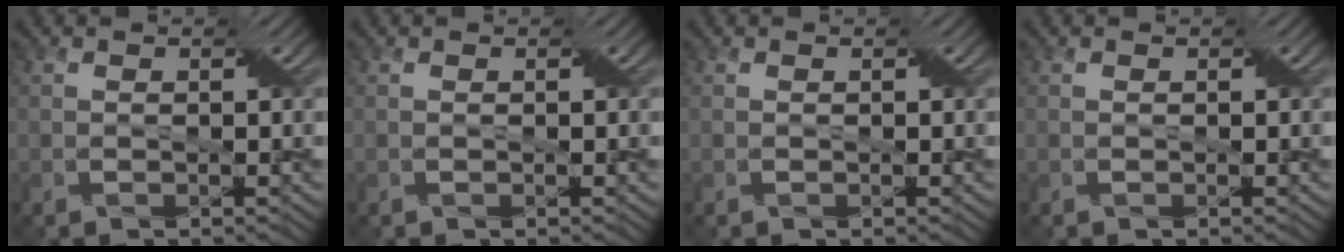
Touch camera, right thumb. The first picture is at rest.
{"total": 0.0}
{"total": 0.0}
{"total": 0.0}